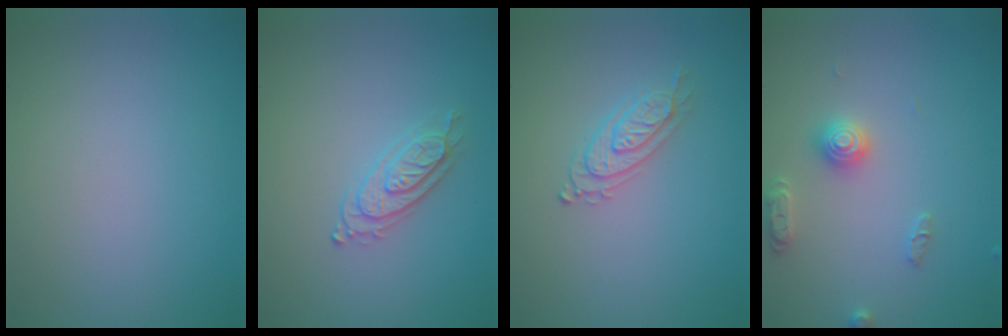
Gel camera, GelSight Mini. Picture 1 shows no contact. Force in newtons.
{"total": 2.2, "press": 2.2, "slide": 0.5}
{"total": 2.2, "press": 2.1, "slide": 0.6}
{"total": 2.8, "press": 2.8, "slide": 0.3}